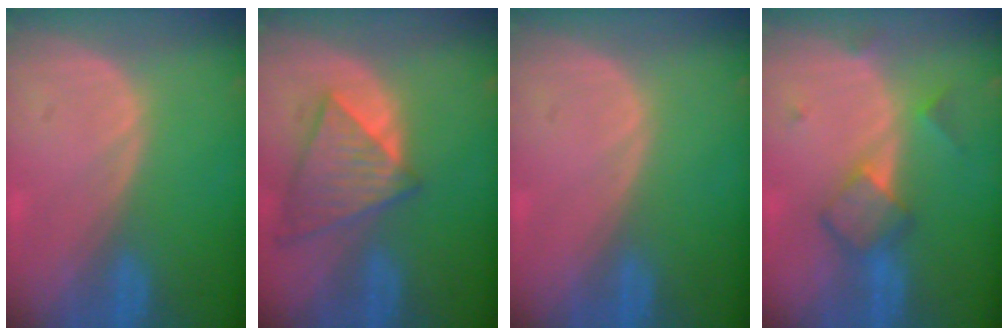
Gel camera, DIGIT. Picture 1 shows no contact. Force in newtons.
{"total": 7.9, "press": 7.1, "slide": 3.4}
{"total": 0.0}
{"total": 5.1, "press": 5.1, "slide": 0.6}